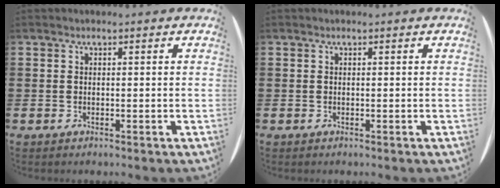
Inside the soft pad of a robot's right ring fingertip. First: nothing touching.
{"total": 0.0}